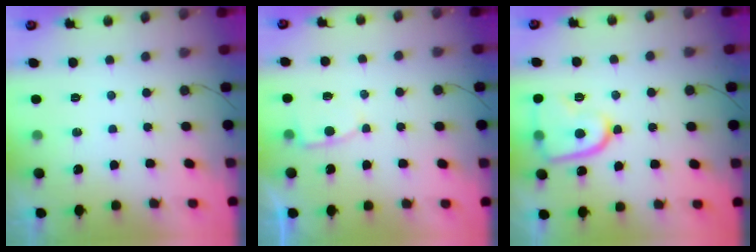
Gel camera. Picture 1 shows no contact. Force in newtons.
{"total": 4.6, "press": 4.5, "slide": 0.5}
{"total": 13.3, "press": 13.3, "slide": 1.3}